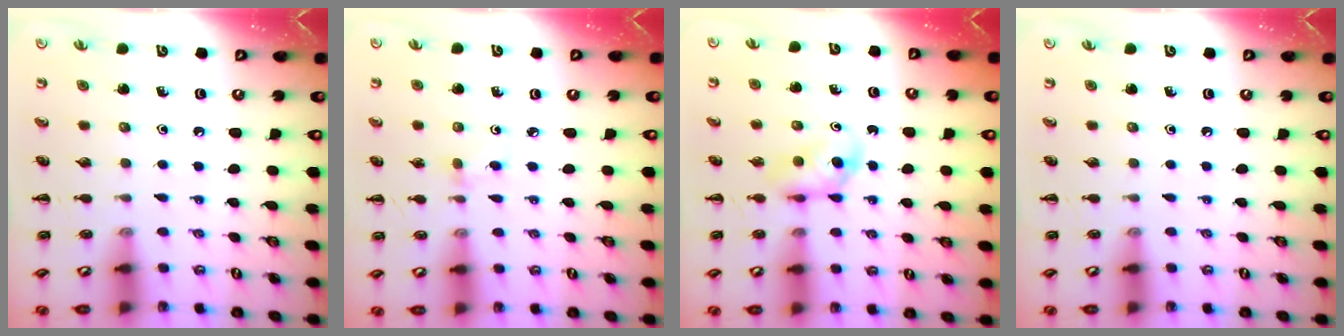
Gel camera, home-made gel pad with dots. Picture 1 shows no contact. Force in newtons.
{"total": 2.6, "press": 2.4, "slide": 1.1}
{"total": 3.6, "press": 3.2, "slide": 1.6}
{"total": 0.0}